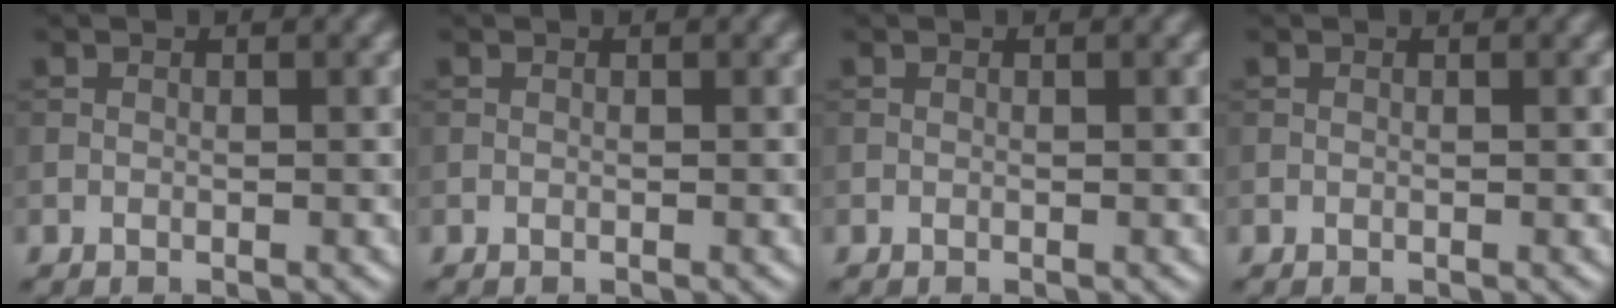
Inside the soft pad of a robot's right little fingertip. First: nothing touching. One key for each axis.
{"total": 0.0}
{"total": 0.0}
{"total": 0.0}